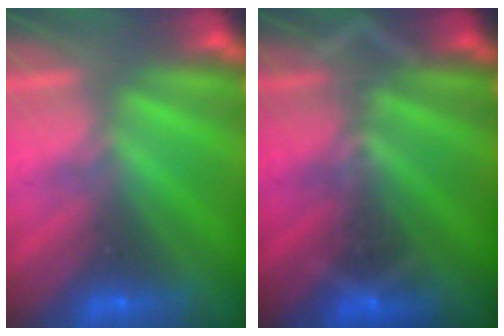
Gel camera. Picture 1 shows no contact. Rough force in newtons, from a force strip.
{"total": 3.7}